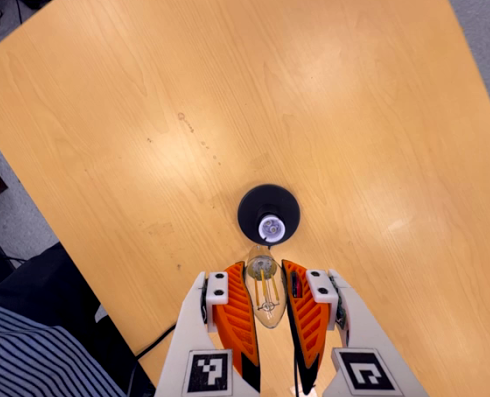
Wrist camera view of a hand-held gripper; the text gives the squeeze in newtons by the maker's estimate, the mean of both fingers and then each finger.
{"total": 22.8, "left": 26.3, "right": 19.3}